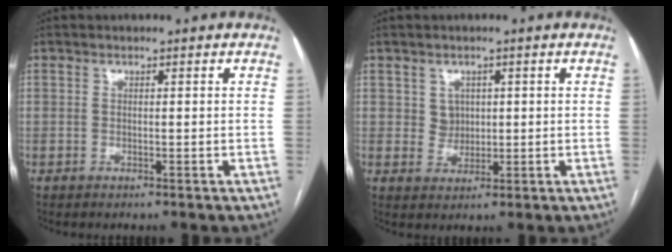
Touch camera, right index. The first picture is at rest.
{"total": 2.9, "force": [0.8, 2.6, 0.9], "torque": [-0.013, 0.001, 0.014]}